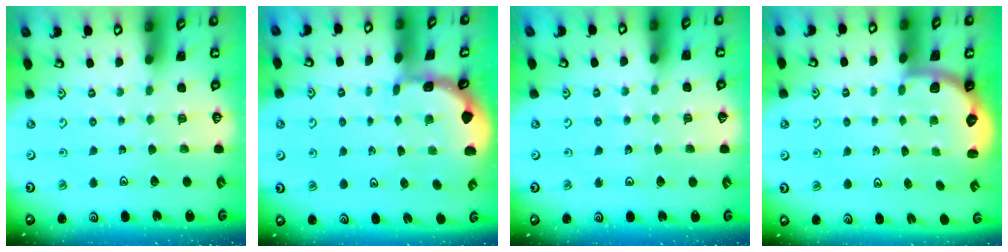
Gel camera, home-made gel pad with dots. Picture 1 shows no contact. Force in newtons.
{"total": 1.0, "press": 1.0, "slide": 0.2}
{"total": 2.6, "press": 2.6, "slide": 0.2}
{"total": 2.6, "press": 2.2, "slide": 1.3}